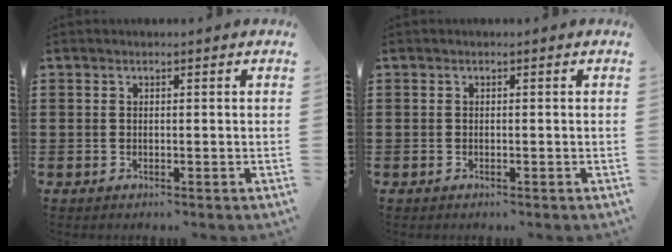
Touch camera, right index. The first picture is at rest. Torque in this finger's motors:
{"motor_torque": [-0.34, 0.33, -0.01, -0.01]}